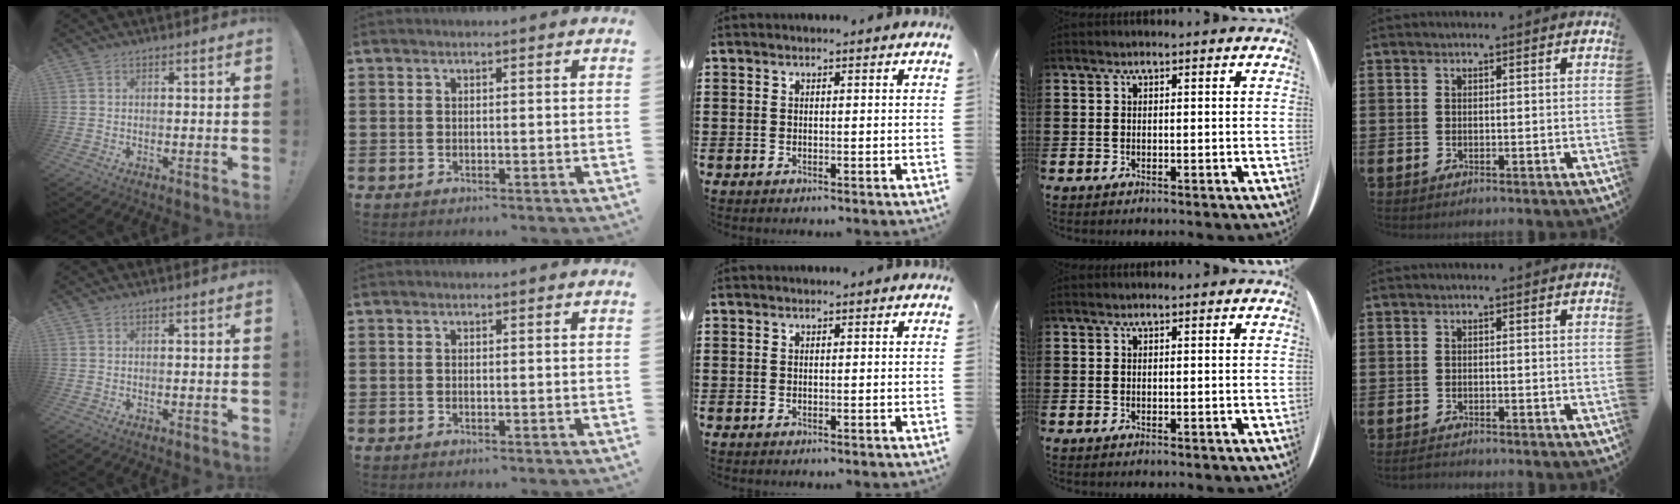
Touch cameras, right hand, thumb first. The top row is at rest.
{"little": {"total": 0.8, "force": [-0.7, 0.2, 0.3], "torque": [-0.007, 0.000, -0.016]}}